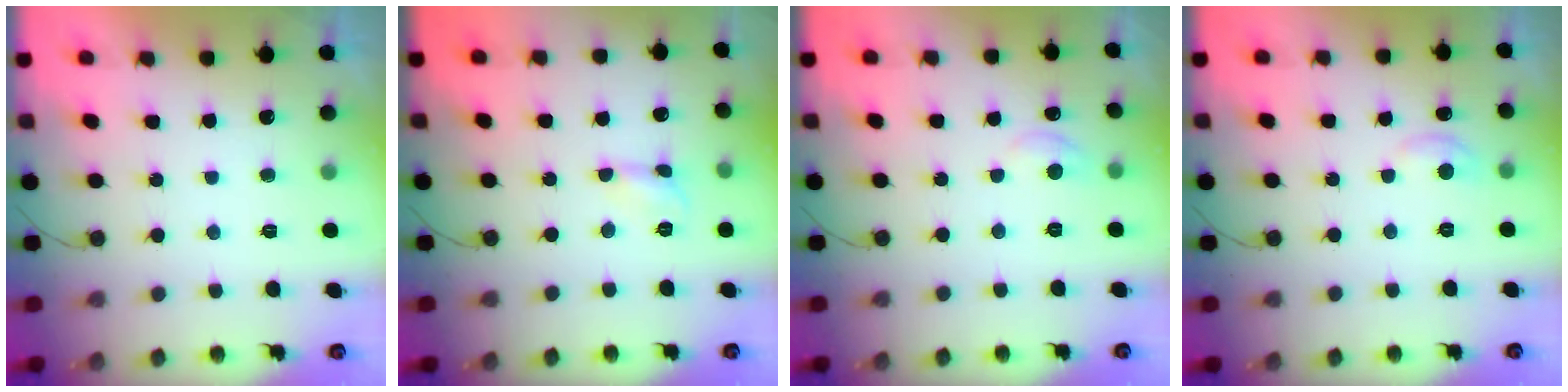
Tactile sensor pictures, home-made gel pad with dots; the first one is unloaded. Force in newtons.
{"total": 2.7, "press": 2.7, "slide": 0.2}
{"total": 6.3, "press": 6.2, "slide": 0.7}
{"total": 6.5, "press": 6.5, "slide": 0.6}